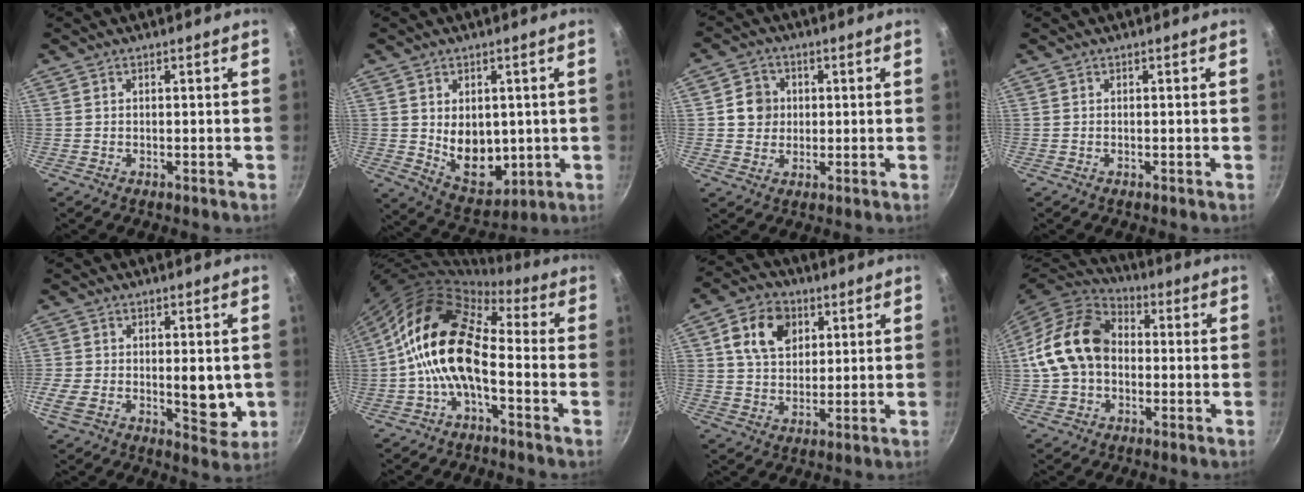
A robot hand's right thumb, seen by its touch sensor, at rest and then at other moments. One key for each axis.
{"total": 11.1, "fx": 0.6, "fy": 8.0, "fz": 7.6, "tx": -0.088, "ty": -0.028, "tz": 0.032}
{"total": 5.6, "fx": 0.7, "fy": 5.2, "fz": 2.0, "tx": -0.001, "ty": 0.005, "tz": 0.004}
{"total": 0.0}
{"total": 10.8, "fx": -0.9, "fy": 5.8, "fz": 9.0, "tx": -0.129, "ty": -0.016, "tz": -0.015}
{"total": 14.6, "fx": -2.4, "fy": 8.0, "fz": 12.0, "tx": -0.203, "ty": 0.038, "tz": -0.063}
{"total": 10.3, "fx": 3.5, "fy": 7.7, "fz": 5.9, "tx": -0.080, "ty": 0.002, "tz": 0.055}
{"total": 15.7, "fx": -0.1, "fy": 11.9, "fz": 10.3, "tx": -0.167, "ty": 0.036, "tz": -0.013}